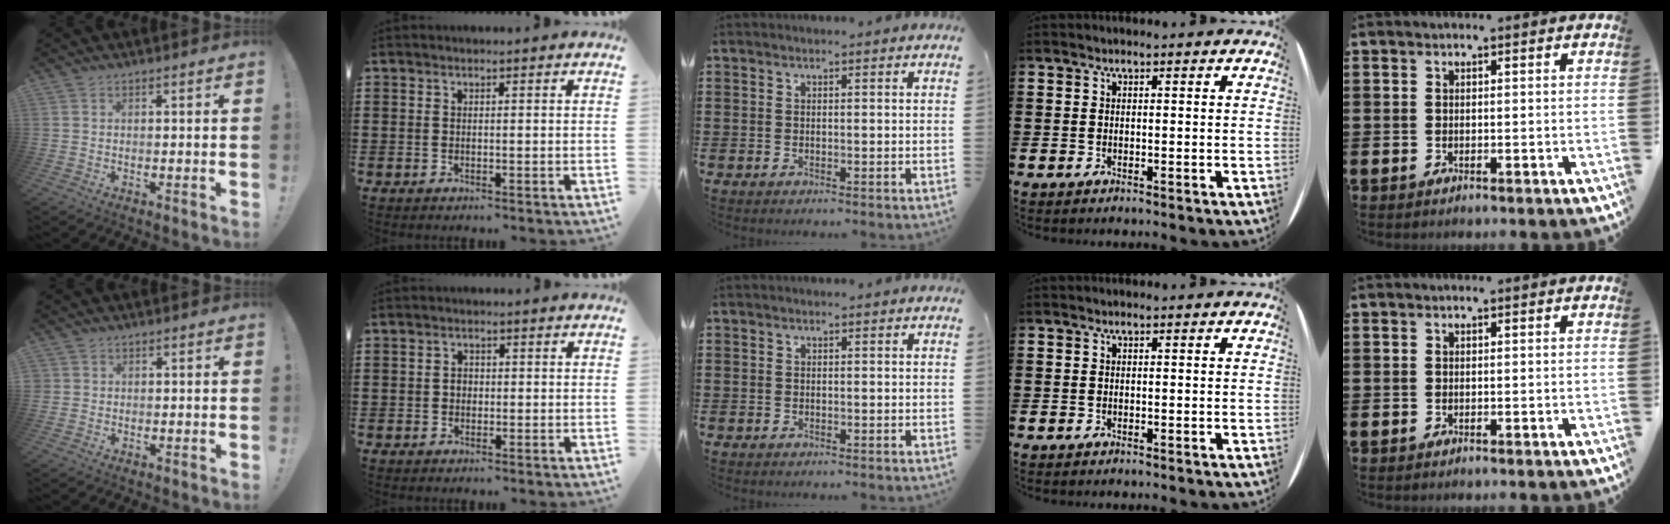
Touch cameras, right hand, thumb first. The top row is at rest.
{"thumb": {"total": 1.6, "force": [0.4, 1.5, 0.1], "torque": [0.000, 0.000, 0.007]}, "index": {"total": 1.4, "force": [-0.2, 1.2, 0.8], "torque": [-0.017, 0.005, -0.005]}}